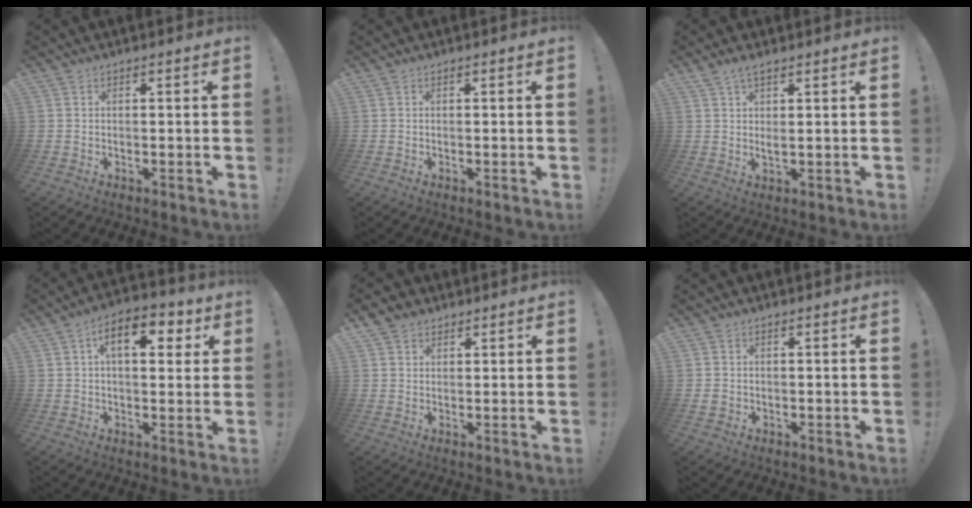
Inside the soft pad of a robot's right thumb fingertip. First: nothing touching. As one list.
[{"total": 0.0}, {"total": 3.5, "force": [2.3, 0.7, 2.6], "torque": [-0.047, -0.014, 0.039]}, {"total": 11.1, "force": [3.7, 5.9, 8.6], "torque": [-0.109, -0.005, 0.055]}, {"total": 3.8, "force": [2.5, 2.8, 0.7], "torque": [-0.008, -0.010, 0.047]}, {"total": 1.2, "force": [0.0, 1.1, 0.4], "torque": [-0.008, 0.004, -0.001]}]